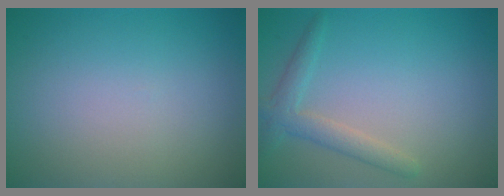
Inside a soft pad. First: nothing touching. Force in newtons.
{"total": 2.3, "press": 2.3, "slide": 0.2}